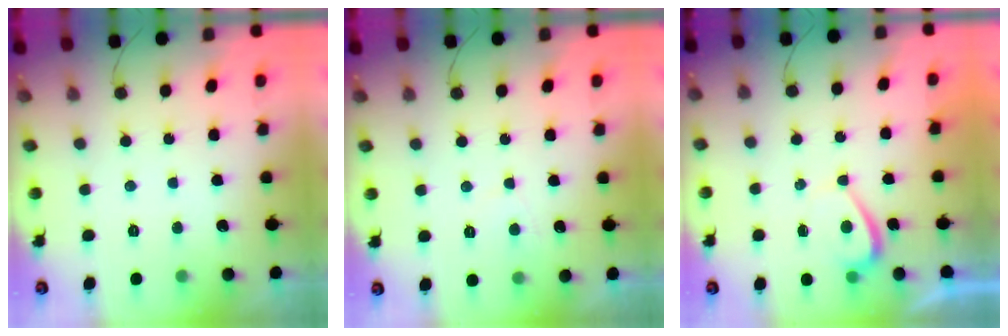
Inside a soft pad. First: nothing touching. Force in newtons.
{"total": 2.7, "press": 2.7, "slide": 0.3}
{"total": 1.1, "press": 1.0, "slide": 0.6}